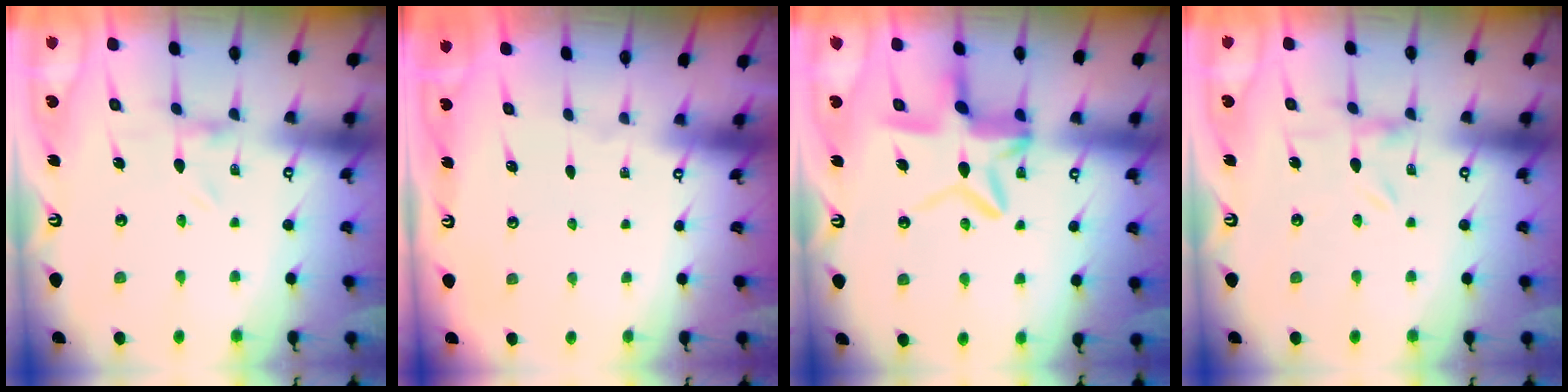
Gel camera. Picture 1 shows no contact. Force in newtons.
{"total": 0.0}
{"total": 12.0, "press": 12.0, "slide": 1.1}
{"total": 0.0}